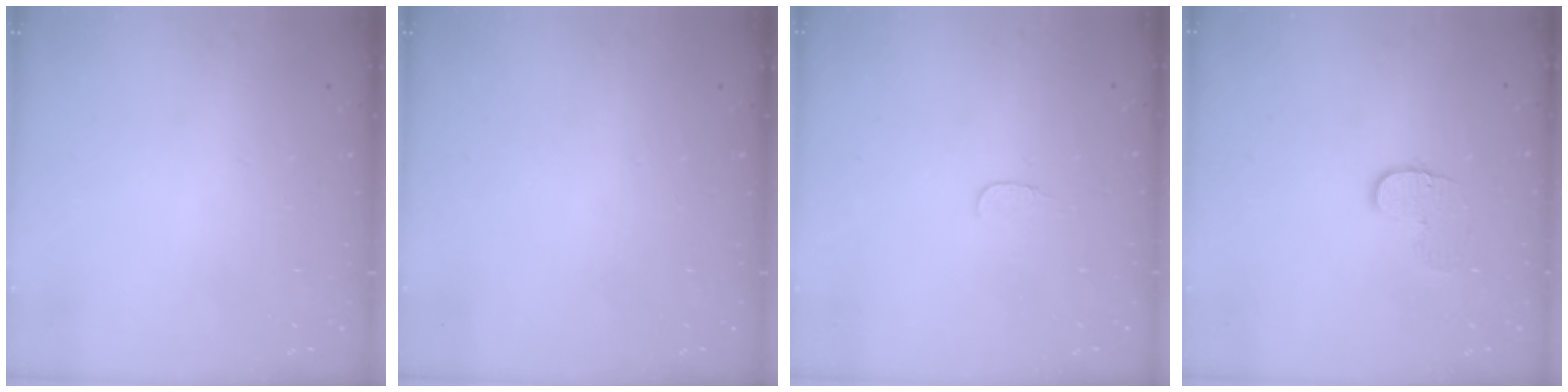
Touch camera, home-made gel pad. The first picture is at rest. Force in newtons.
{"total": 0.0}
{"total": 4.3, "press": 4.3, "slide": 0.3}
{"total": 6.3, "press": 6.3, "slide": 0.7}